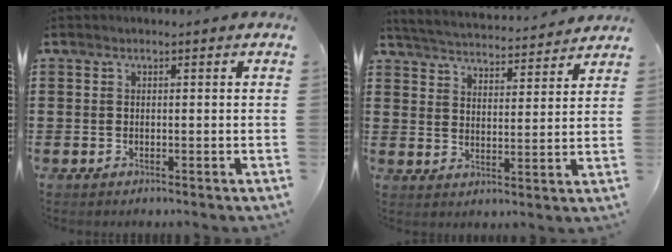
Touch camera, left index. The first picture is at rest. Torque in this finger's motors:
{"motor_torque": [0.07, 0.04, 0.16, 0.01]}